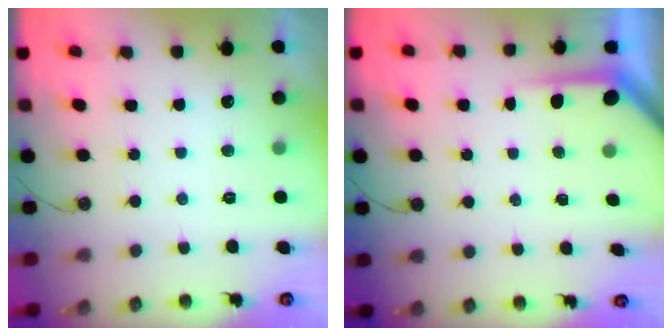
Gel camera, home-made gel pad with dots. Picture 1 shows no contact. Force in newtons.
{"total": 4.5, "press": 4.5, "slide": 0.3}